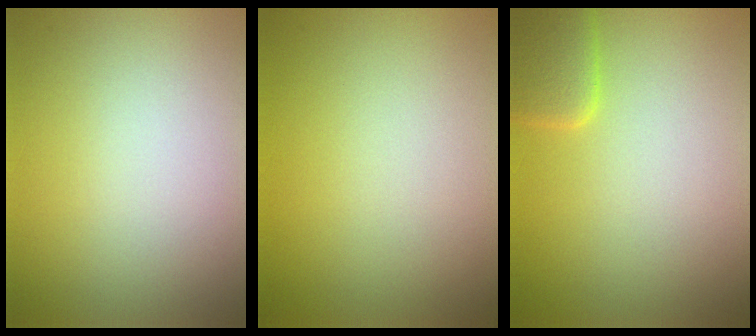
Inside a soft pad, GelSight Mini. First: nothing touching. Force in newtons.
{"total": 0.0}
{"total": 2.5, "press": 2.5, "slide": 0.2}